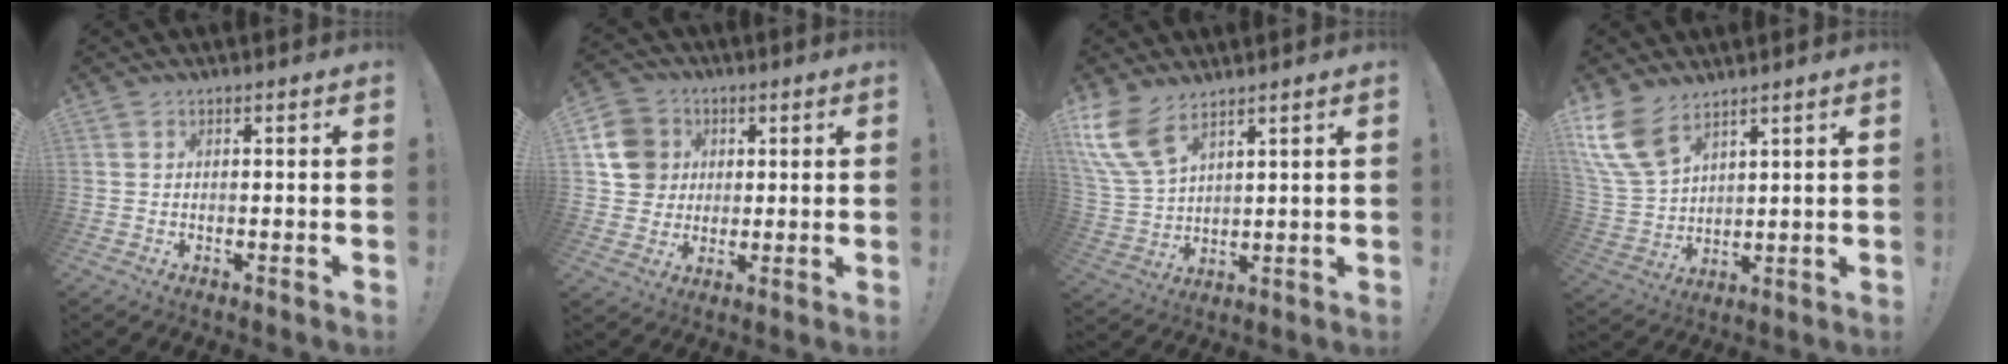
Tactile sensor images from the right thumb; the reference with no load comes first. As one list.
[{"total": 11.7, "force": [3.1, 10.6, 3.9], "torque": [-0.050, -0.009, 0.066]}, {"total": 10.5, "force": [7.4, 4.3, 6.2], "torque": [-0.151, -0.031, 0.145]}, {"total": 11.8, "force": [7.9, 6.0, 6.4], "torque": [-0.141, -0.041, 0.155]}]